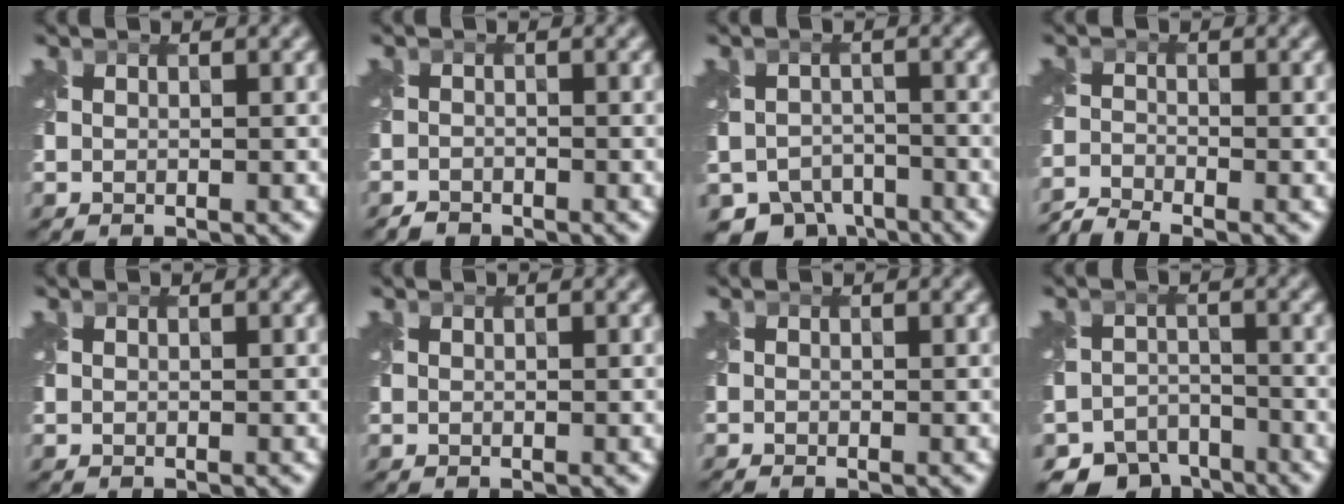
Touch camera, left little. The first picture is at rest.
{"total": 1.1, "force": [-1.1, 0.3, -0.1], "torque": [0.002, -0.003, -0.024]}
{"total": 5.6, "force": [-4.4, 3.2, 1.3], "torque": [-0.011, -0.017, -0.073]}
{"total": 3.1, "force": [-3.0, 0.2, 0.7], "torque": [-0.016, -0.008, -0.073]}
{"total": 0.0}
{"total": 0.0}
{"total": 0.6, "force": [-0.6, 0.0, 0.2], "torque": [-0.002, -0.008, -0.013]}
{"total": 5.6, "force": [-4.9, 2.8, 0.6], "torque": [-0.001, -0.016, -0.078]}